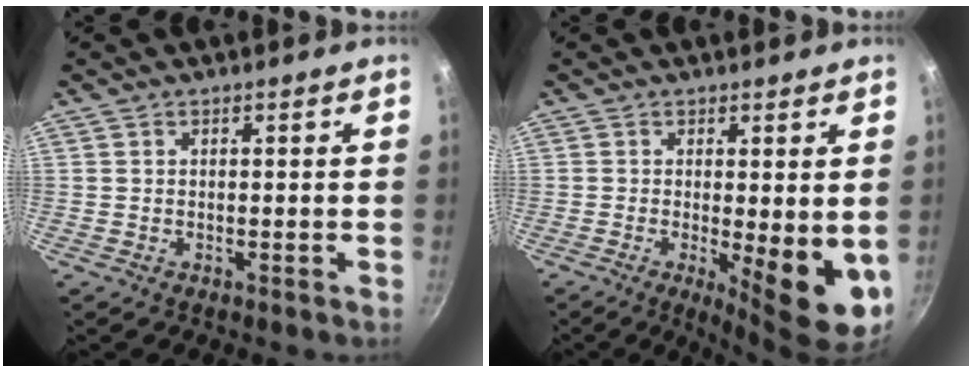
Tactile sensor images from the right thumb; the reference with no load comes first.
{"total": 10.0, "force": [-1.3, 2.9, 9.5], "torque": [-0.114, -0.012, -0.007]}